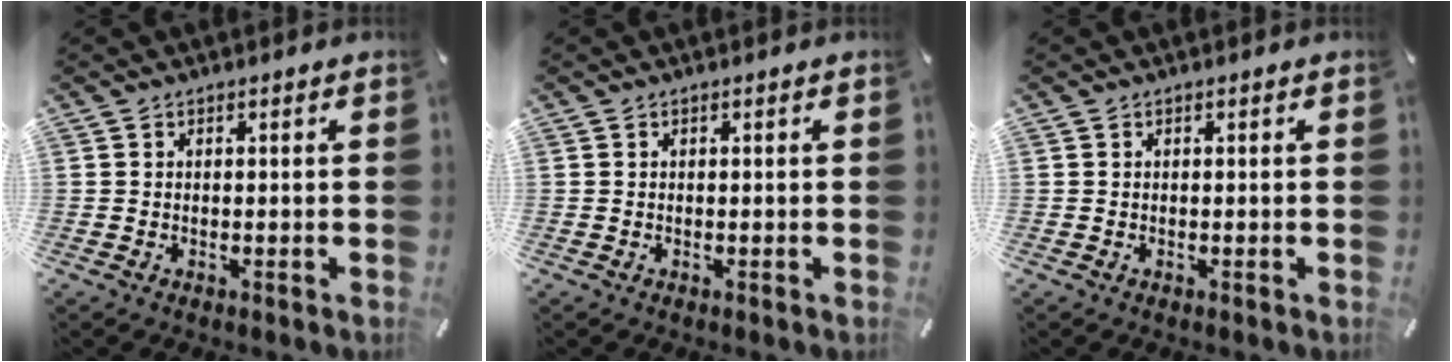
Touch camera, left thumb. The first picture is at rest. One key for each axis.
{"total": 0.0}
{"total": 0.0}